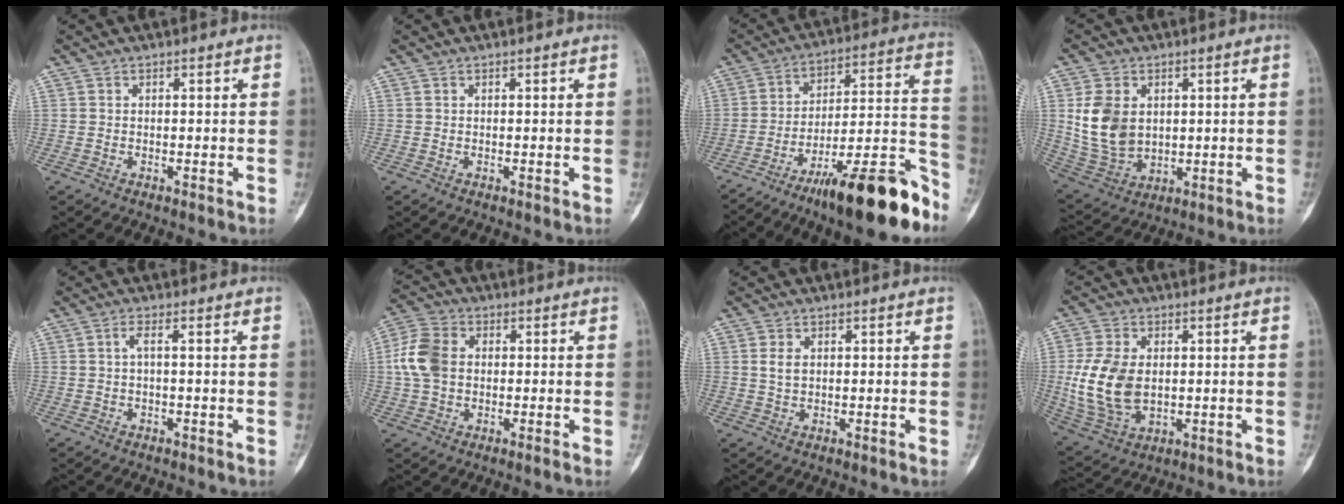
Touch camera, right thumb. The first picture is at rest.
{"total": 0.0}
{"total": 22.9, "force": [-14.8, 4.9, 16.8], "torque": [-0.190, 0.096, -0.229]}
{"total": 11.5, "force": [2.2, 8.4, 7.6], "torque": [-0.132, -0.012, 0.061]}
{"total": 1.6, "force": [0.1, 0.0, 1.6], "torque": [-0.037, 0.010, 0.002]}
{"total": 8.3, "force": [0.1, 6.0, 5.8], "torque": [-0.121, 0.018, -0.007]}
{"total": 2.6, "force": [0.6, 1.7, 1.8], "torque": [-0.030, -0.001, 0.014]}
{"total": 13.2, "force": [0.2, 8.6, 10.0], "torque": [-0.200, -0.007, 0.019]}